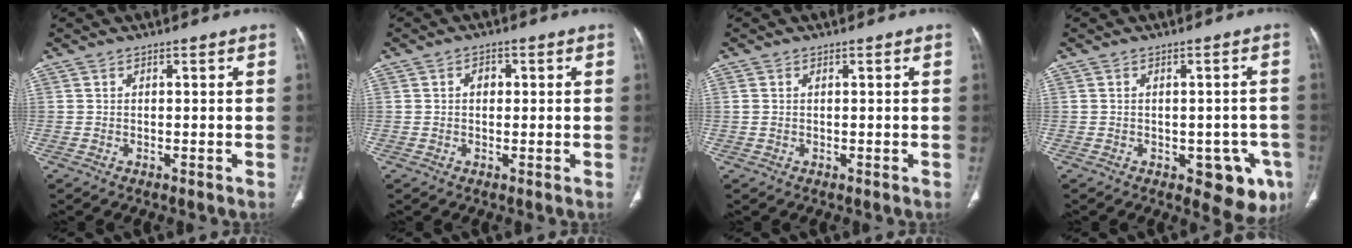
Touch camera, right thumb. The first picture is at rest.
{"total": 2.2, "force": [0.3, 1.7, 1.4], "torque": [-0.014, 0.007, 0.004]}
{"total": 0.9, "force": [0.2, 0.6, 0.7], "torque": [-0.024, 0.009, 0.010]}
{"total": 8.1, "force": [-3.3, 4.1, 6.2], "torque": [-0.041, 0.004, -0.034]}